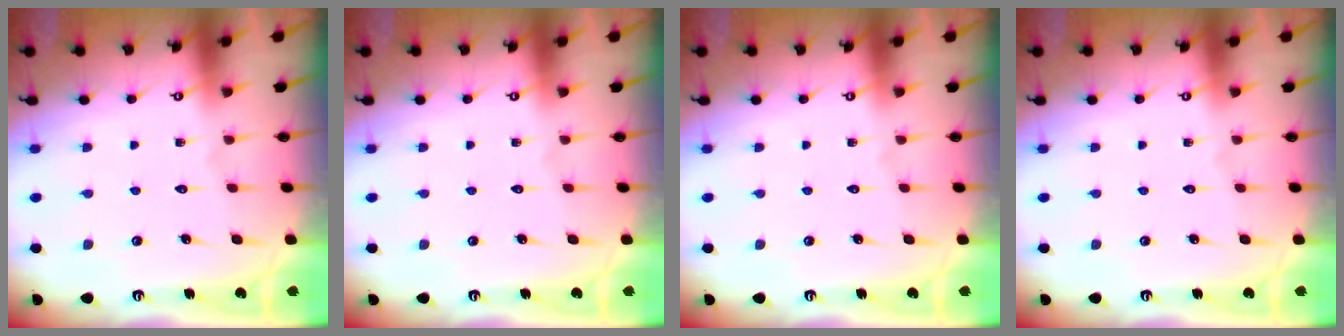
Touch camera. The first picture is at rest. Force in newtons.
{"total": 0.0}
{"total": 0.0}
{"total": 0.0}